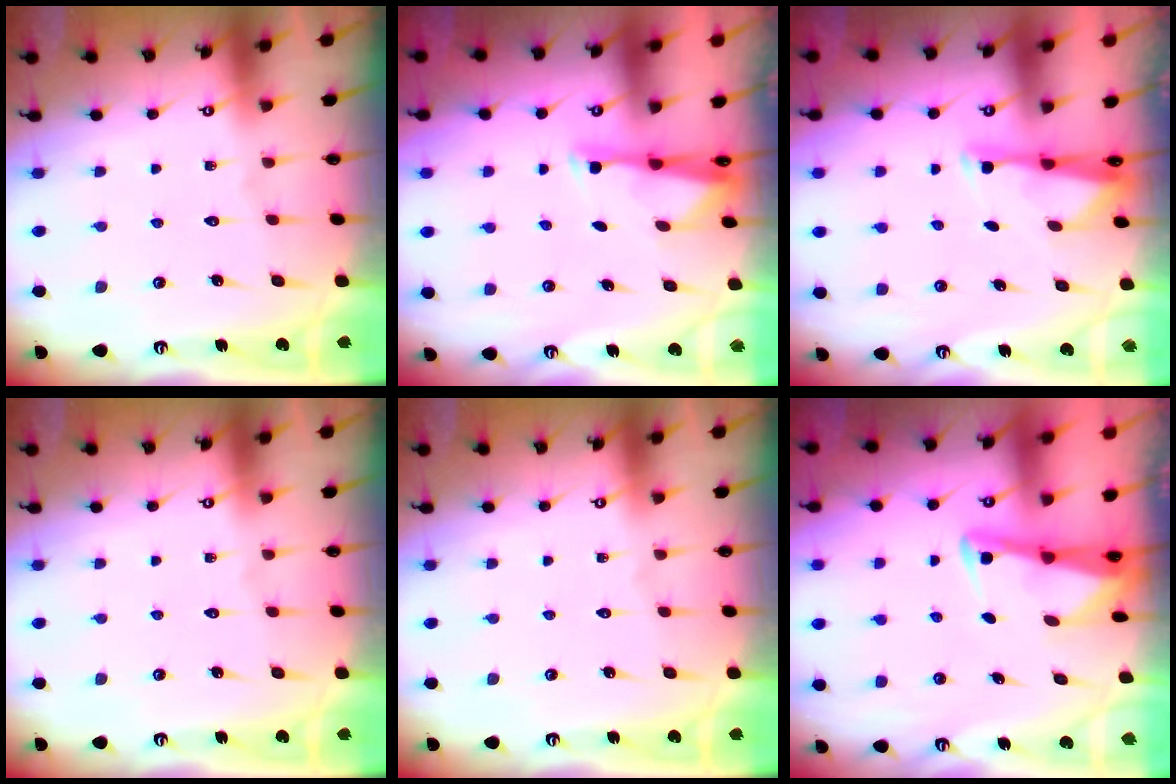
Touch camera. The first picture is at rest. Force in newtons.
{"total": 2.8, "press": 2.8, "slide": 0.5}
{"total": 3.0, "press": 2.9, "slide": 0.5}
{"total": 0.0}
{"total": 0.0}
{"total": 2.9, "press": 2.9, "slide": 0.4}